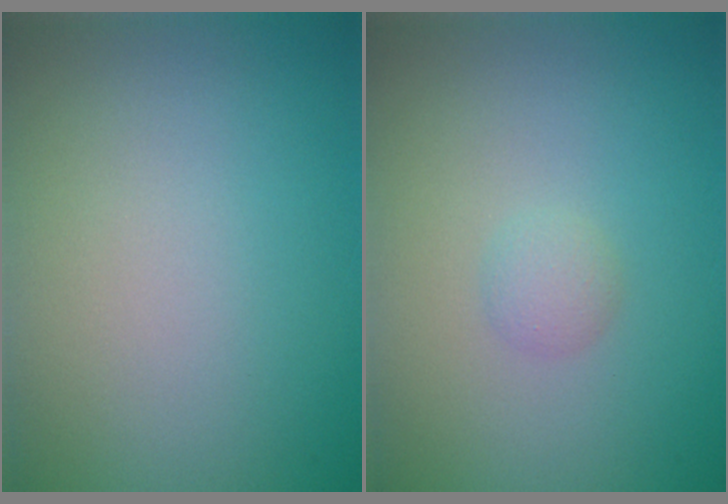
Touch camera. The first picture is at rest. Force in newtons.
{"total": 1.0, "press": 1.0, "slide": 0.0}